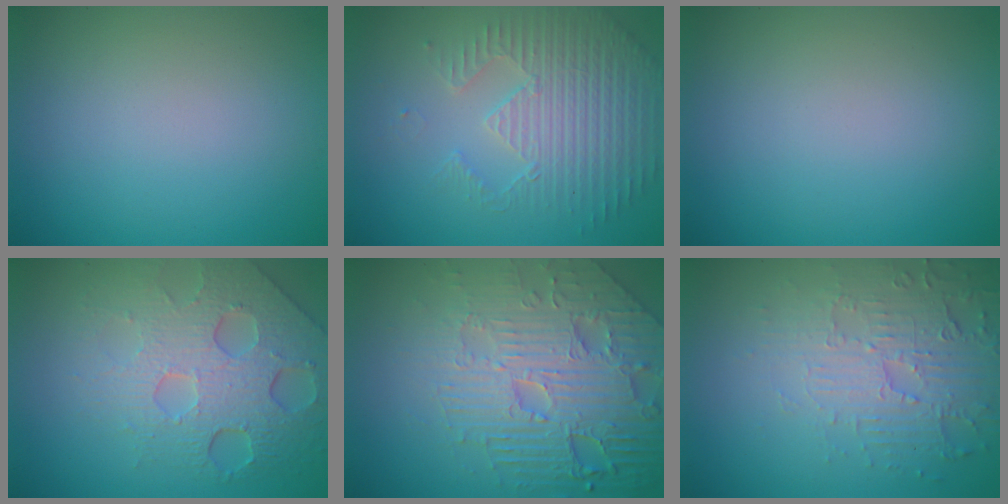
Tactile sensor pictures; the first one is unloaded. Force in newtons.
{"total": 3.9, "press": 3.8, "slide": 0.8}
{"total": 0.0}
{"total": 7.7, "press": 5.2, "slide": 5.6}
{"total": 8.7, "press": 6.2, "slide": 6.1}
{"total": 5.5, "press": 3.6, "slide": 4.1}